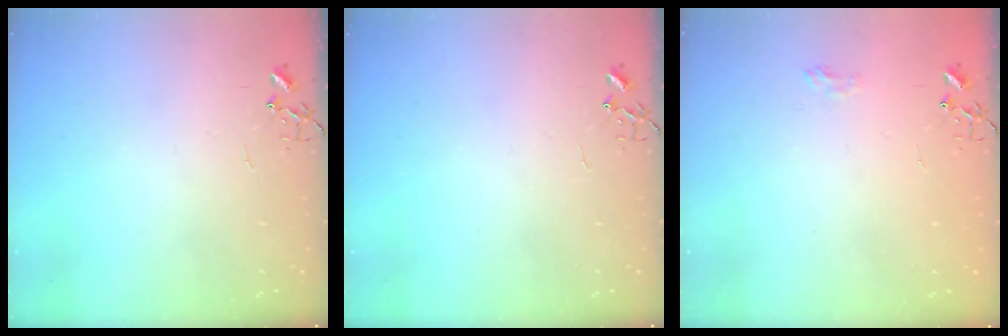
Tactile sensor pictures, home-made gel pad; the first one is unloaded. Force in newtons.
{"total": 0.0}
{"total": 6.3, "press": 6.3, "slide": 0.8}